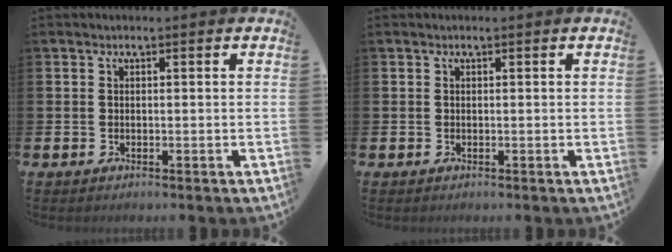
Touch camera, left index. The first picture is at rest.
{"total": 0.0}